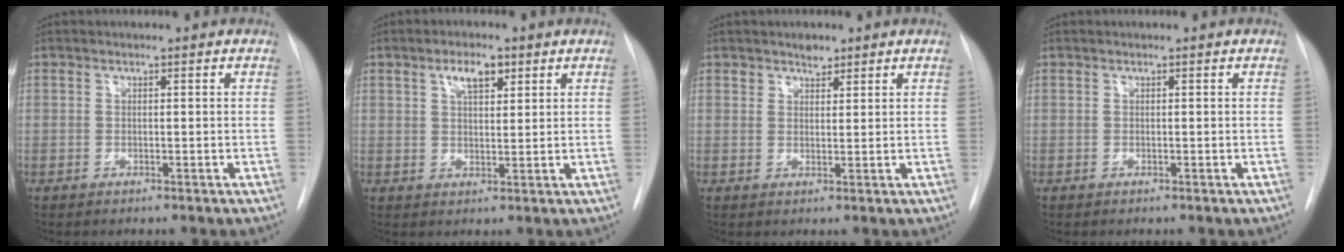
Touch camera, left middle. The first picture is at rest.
{"total": 4.2, "force": [2.3, 1.7, 3.1], "torque": [-0.056, 0.004, 0.039]}
{"total": 2.0, "force": [1.6, 1.1, 0.6], "torque": [-0.008, -0.002, 0.024]}
{"total": 0.0}